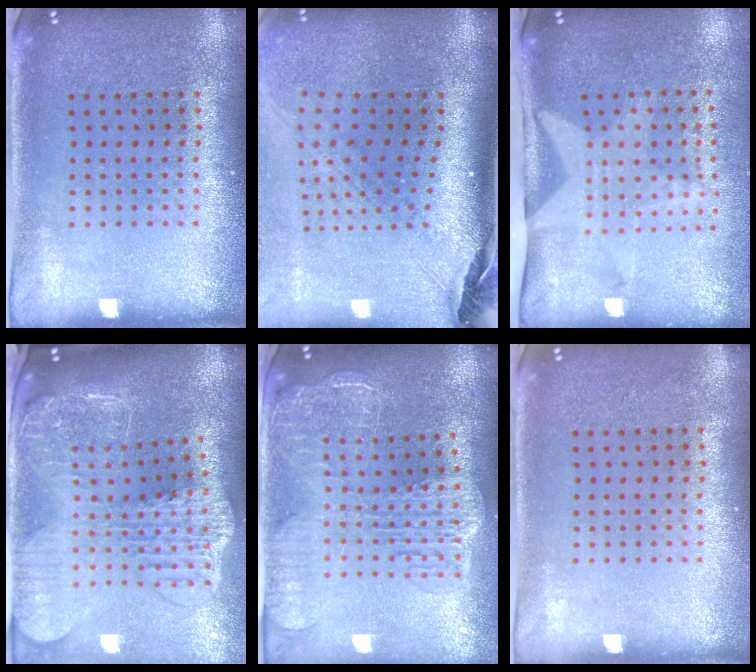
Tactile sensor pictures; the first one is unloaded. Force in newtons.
{"total": 2.9, "press": 2.0, "slide": 2.0}
{"total": 2.0, "press": 1.5, "slide": 1.3}
{"total": 4.0, "press": 3.1, "slide": 2.6}
{"total": 2.8, "press": 2.3, "slide": 1.6}
{"total": 0.0}